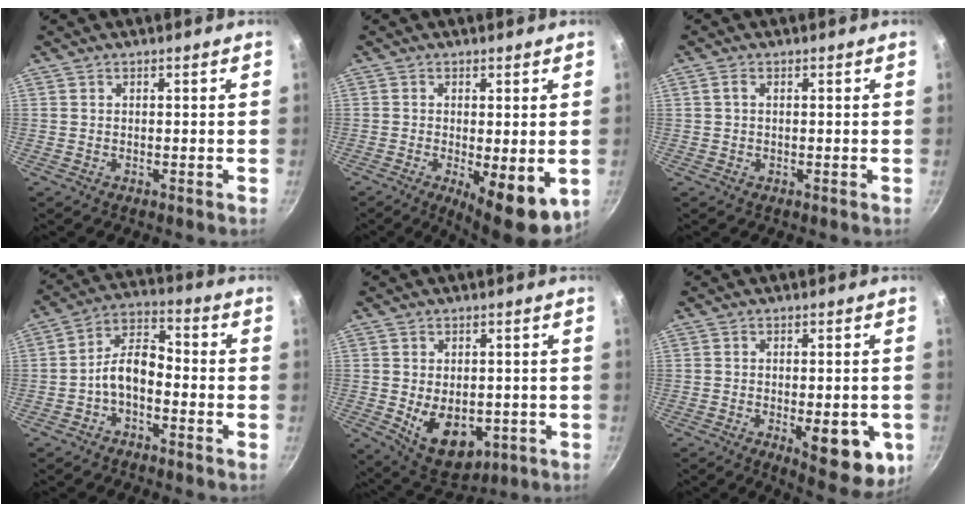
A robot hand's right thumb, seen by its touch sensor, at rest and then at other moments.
{"total": 9.7, "force": [-2.3, 3.1, 8.9], "torque": [-0.111, -0.011, -0.021]}
{"total": 1.2, "force": [0.2, 0.7, 1.0], "torque": [-0.019, 0.004, 0.003]}
{"total": 7.7, "force": [-2.9, 4.3, 5.7], "torque": [-0.094, 0.051, -0.063]}
{"total": 11.0, "force": [-1.9, 7.3, 8.0], "torque": [-0.092, -0.011, -0.005]}
{"total": 12.6, "force": [-3.6, 5.1, 10.9], "torque": [-0.104, -0.002, -0.040]}